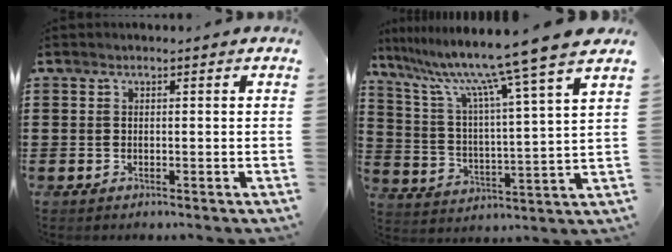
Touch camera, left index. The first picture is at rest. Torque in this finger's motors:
{"motor_torque": [1.65, 0.48, 1.05, 0.20]}